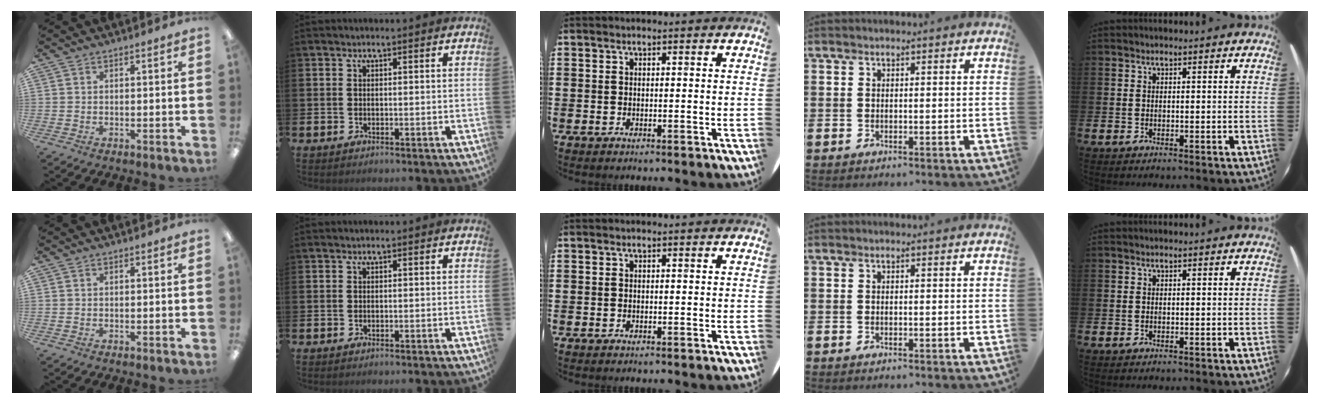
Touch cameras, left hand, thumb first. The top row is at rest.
{}